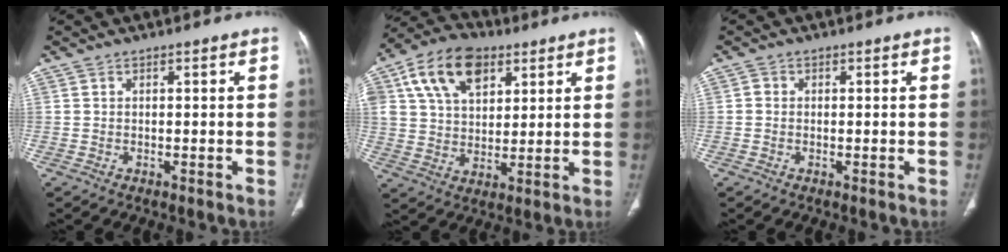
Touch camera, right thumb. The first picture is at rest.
{"total": 15.1, "force": [6.8, 9.5, 9.6], "torque": [-0.152, -0.004, 0.120]}
{"total": 0.5, "force": [-0.1, 0.5, 0.1], "torque": [0.003, 0.000, -0.006]}